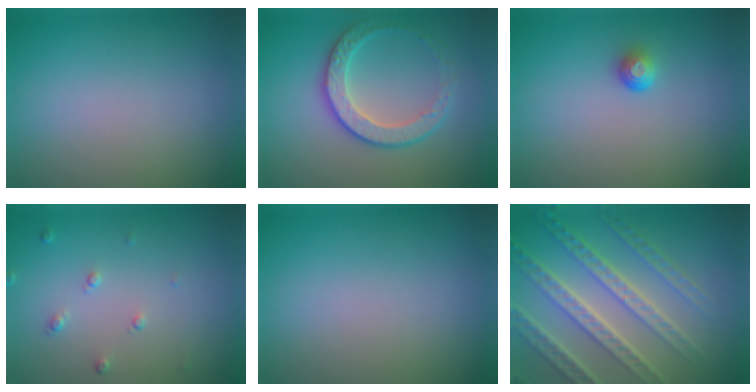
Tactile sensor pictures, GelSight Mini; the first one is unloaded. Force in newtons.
{"total": 3.8, "press": 3.4, "slide": 1.8}
{"total": 1.3, "press": 1.0, "slide": 0.9}
{"total": 0.9, "press": 0.6, "slide": 0.7}
{"total": 0.0}
{"total": 7.5, "press": 5.6, "slide": 5.0}